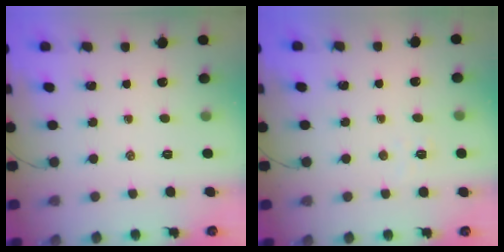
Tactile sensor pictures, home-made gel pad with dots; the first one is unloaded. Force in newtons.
{"total": 2.3, "press": 2.2, "slide": 0.7}